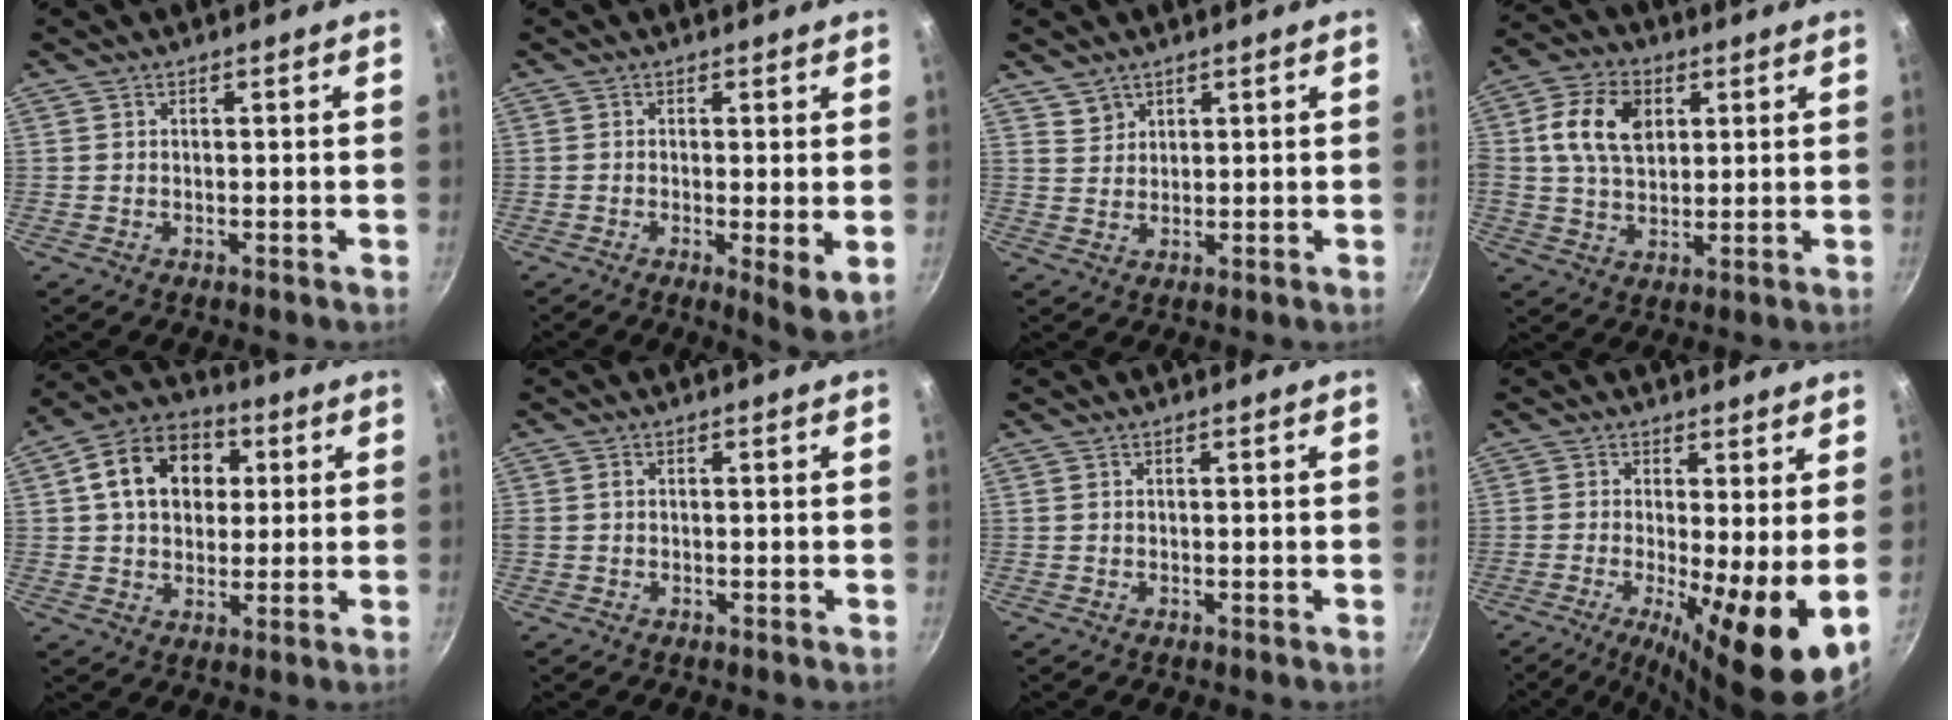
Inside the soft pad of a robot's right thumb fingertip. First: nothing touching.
{"total": 5.2, "force": [-0.5, 1.3, 5.0], "torque": [-0.075, -0.019, -0.007]}
{"total": 2.8, "force": [2.0, 1.9, 0.2], "torque": [0.015, 0.001, 0.039]}
{"total": 11.4, "force": [2.8, 7.8, 7.9], "torque": [-0.134, 0.004, 0.043]}
{"total": 14.3, "force": [3.3, 10.7, 8.9], "torque": [-0.123, 0.019, 0.041]}
{"total": 0.7, "force": [0.0, 0.6, 0.4], "torque": [-0.006, 0.004, -0.001]}
{"total": 0.0}
{"total": 11.6, "force": [-1.4, 2.3, 11.3], "torque": [-0.180, -0.013, -0.024]}